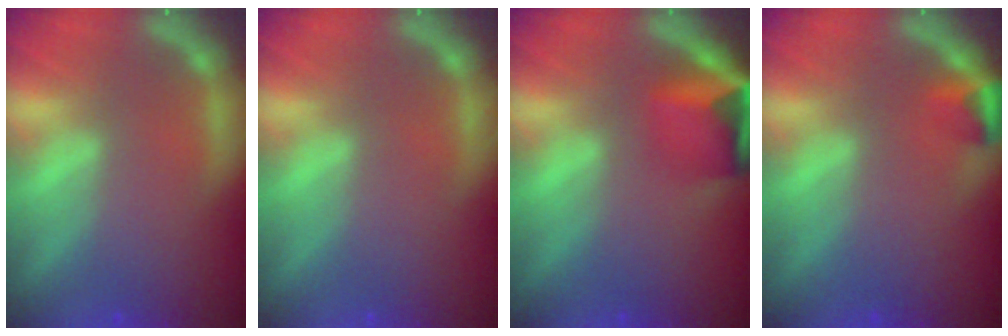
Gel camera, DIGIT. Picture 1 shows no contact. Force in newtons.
{"total": 0.0}
{"total": 6.0}
{"total": 1.9}